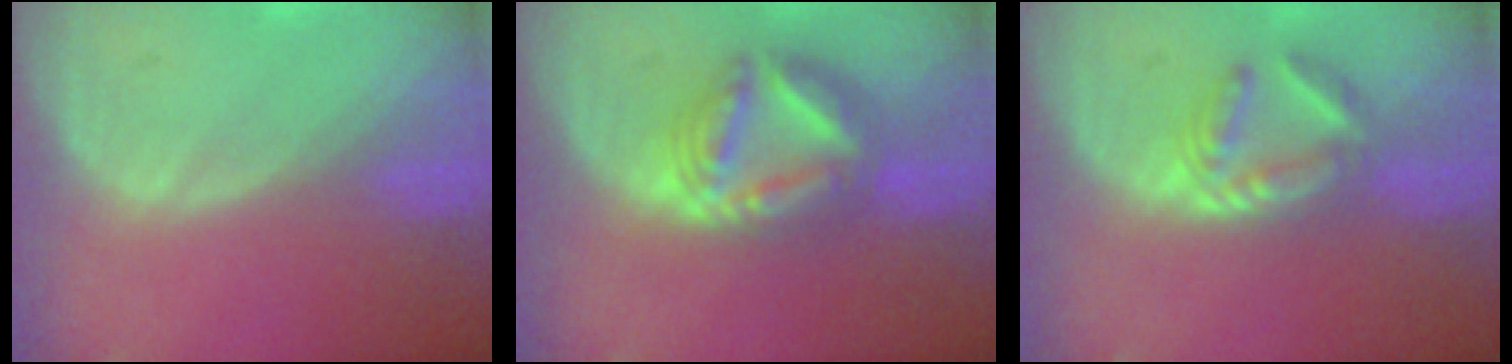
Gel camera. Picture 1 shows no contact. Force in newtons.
{"total": 7.7, "press": 7.7, "slide": 0.7}
{"total": 5.7, "press": 5.1, "slide": 2.7}